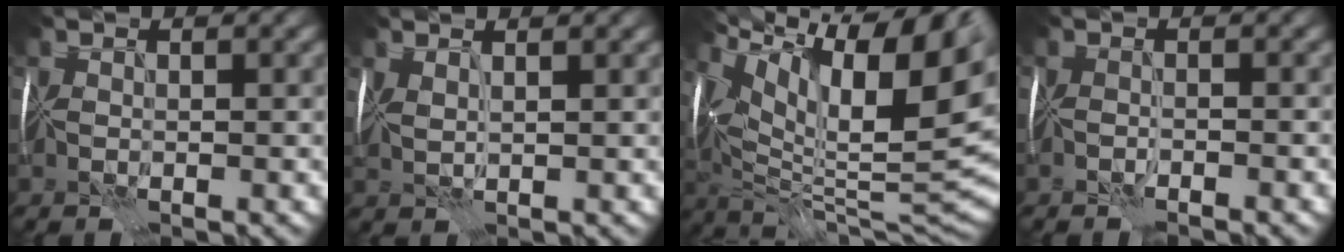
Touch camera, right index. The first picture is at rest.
{"total": 1.3, "force": [0.8, -0.1, 1.0], "torque": [-0.025, 0.005, 0.015]}
{"total": 15.8, "force": [6.4, 5.0, 13.6], "torque": [-0.228, 0.026, 0.133]}
{"total": 1.8, "force": [-1.7, -0.6, 0.0], "torque": [-0.001, -0.002, -0.029]}